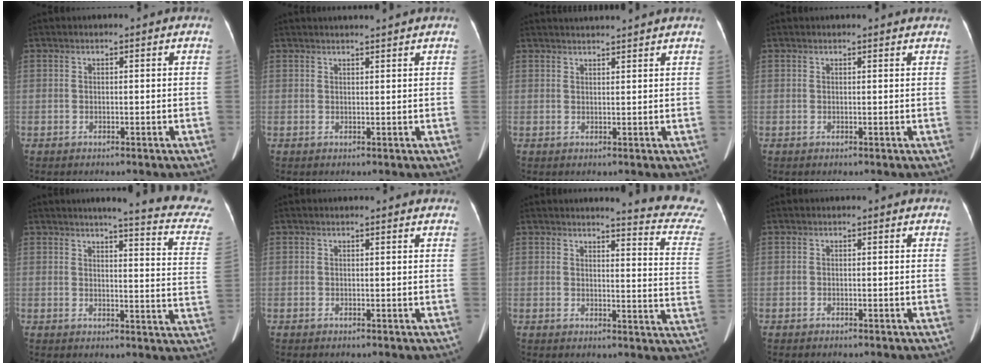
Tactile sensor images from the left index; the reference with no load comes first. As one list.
[{"total": 3.3, "force": [3.0, -0.8, 1.2], "torque": [-0.014, 0.011, 0.040]}, {"total": 5.3, "force": [5.0, -0.8, 1.4], "torque": [-0.020, 0.023, 0.063]}, {"total": 2.3, "force": [2.2, 0.0, 0.4], "torque": [-0.009, 0.007, 0.021]}, {"total": 15.9, "force": [14.4, 0.2, 6.8], "torque": [-0.076, -0.079, 0.141]}, {"total": 2.0, "force": [1.8, 0.4, 0.6], "torque": [-0.014, 0.008, 0.011]}, {"total": 12.5, "force": [12.1, -1.0, 3.2], "torque": [-0.029, -0.109, 0.107]}, {"total": 0.0}]